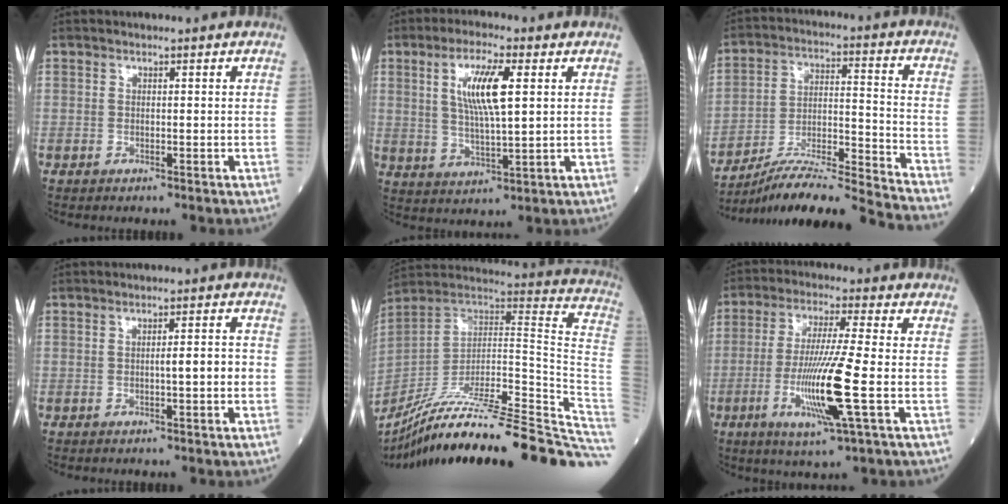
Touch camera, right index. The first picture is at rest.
{"total": 9.2, "force": [2.7, 1.5, 8.6], "torque": [-0.163, 0.001, 0.051]}
{"total": 19.1, "force": [-17.7, -1.9, 6.9], "torque": [-0.109, -0.003, -0.289]}
{"total": 3.2, "force": [-0.5, 0.3, 3.2], "torque": [-0.045, 0.004, -0.007]}
{"total": 36.5, "force": [-29.2, 0.1, 21.9], "torque": [-0.186, -0.041, -0.422]}
{"total": 12.4, "force": [-3.1, -0.5, 12.0], "torque": [-0.239, -0.018, -0.064]}